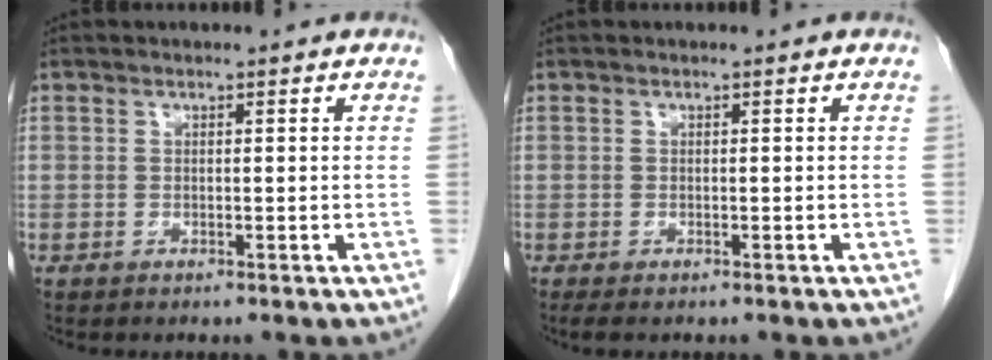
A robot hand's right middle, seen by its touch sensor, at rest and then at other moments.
{"total": 1.6, "force": [-1.2, 0.6, 0.9], "torque": [-0.014, -0.004, -0.013]}